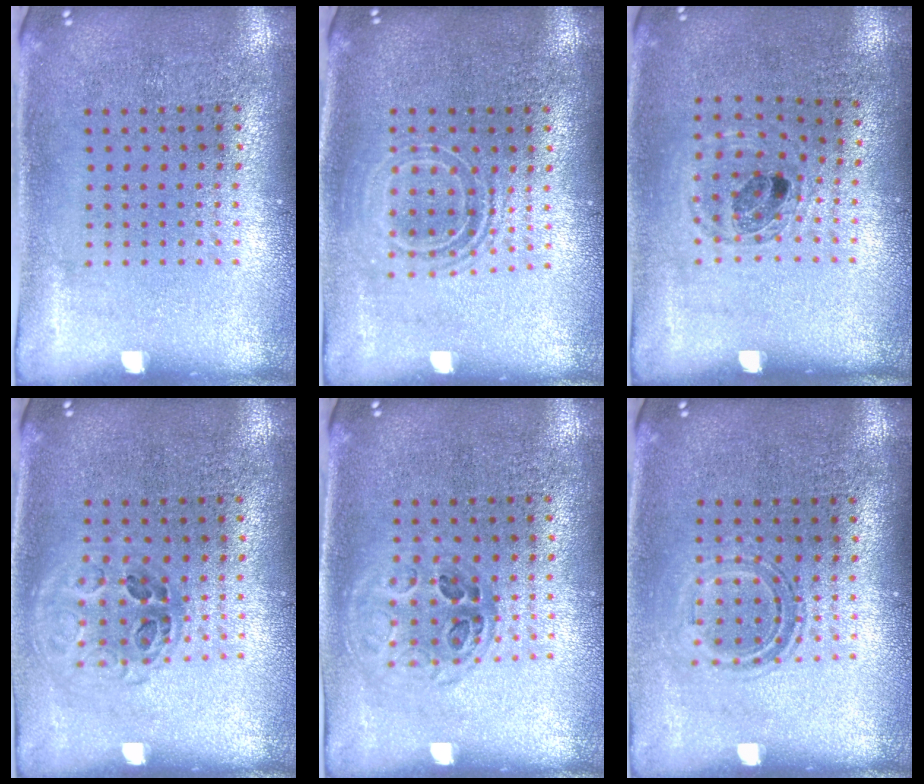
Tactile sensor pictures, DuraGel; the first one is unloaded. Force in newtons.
{"total": 1.6, "press": 1.2, "slide": 1.0}
{"total": 0.9, "press": 0.9, "slide": 0.1}
{"total": 1.1, "press": 1.0, "slide": 0.6}
{"total": 1.0, "press": 1.0, "slide": 0.2}
{"total": 1.1, "press": 1.0, "slide": 0.5}